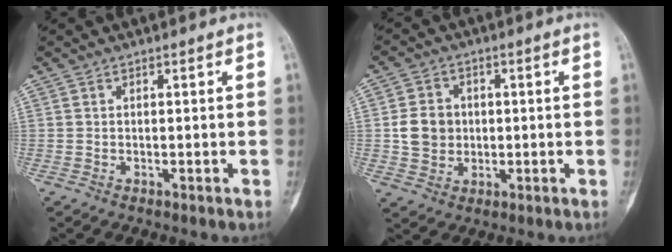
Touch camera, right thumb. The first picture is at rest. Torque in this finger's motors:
{"motor_torque": [0.23, 0.77, 0.30, -0.28, -0.01]}